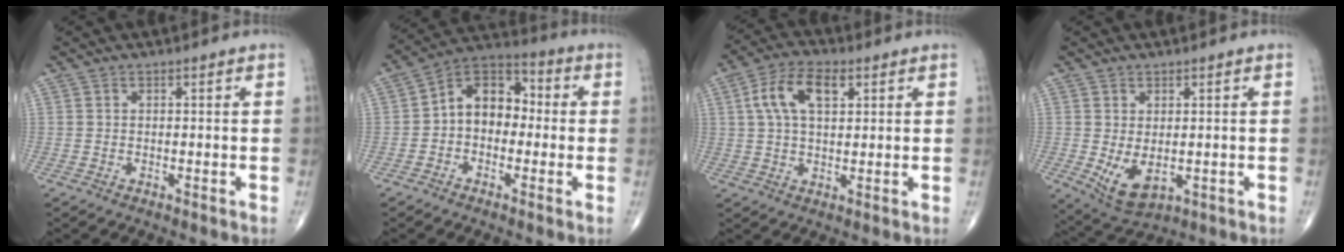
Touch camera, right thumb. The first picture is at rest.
{"total": 10.7, "force": [-0.5, 7.7, 7.4], "torque": [-0.082, 0.040, -0.028]}
{"total": 9.5, "force": [3.1, 5.0, 7.5], "torque": [-0.140, 0.011, 0.054]}
{"total": 6.6, "force": [-0.8, 3.7, 5.4], "torque": [-0.086, -0.010, 0.003]}